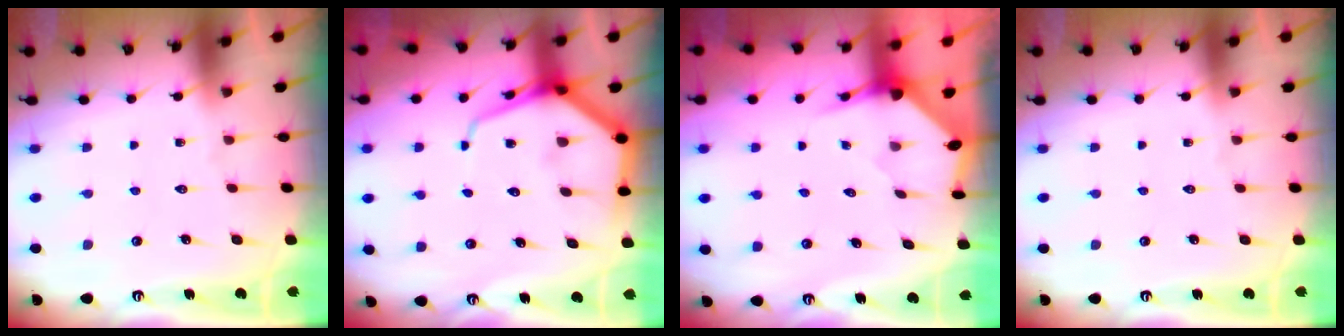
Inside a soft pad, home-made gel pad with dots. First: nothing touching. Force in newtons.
{"total": 10.4, "press": 10.3, "slide": 1.1}
{"total": 3.2, "press": 3.2, "slide": 0.3}
{"total": 0.0}